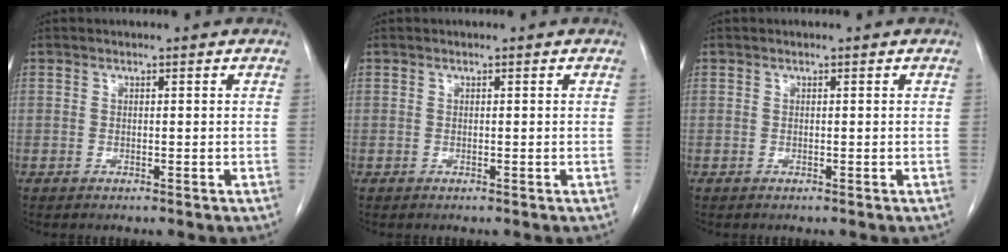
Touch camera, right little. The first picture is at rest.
{"total": 0.0}
{"total": 0.0}